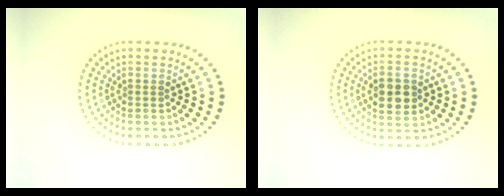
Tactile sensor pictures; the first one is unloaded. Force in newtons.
{"total": 3.6, "press": 3.6, "slide": 0.1}